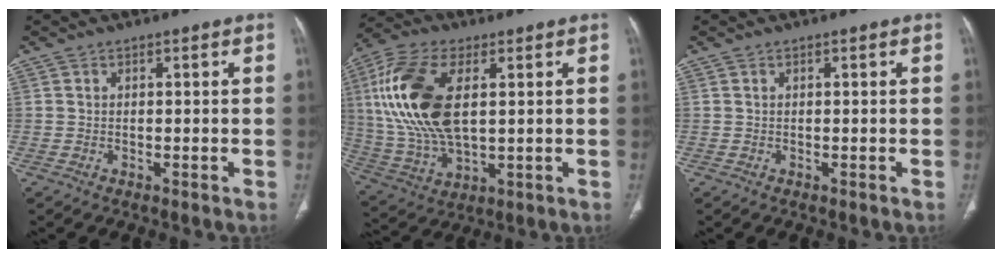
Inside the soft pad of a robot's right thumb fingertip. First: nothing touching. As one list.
[{"total": 19.3, "force": [3.7, 9.9, 16.2], "torque": [-0.348, -0.005, 0.074]}, {"total": 0.0}]